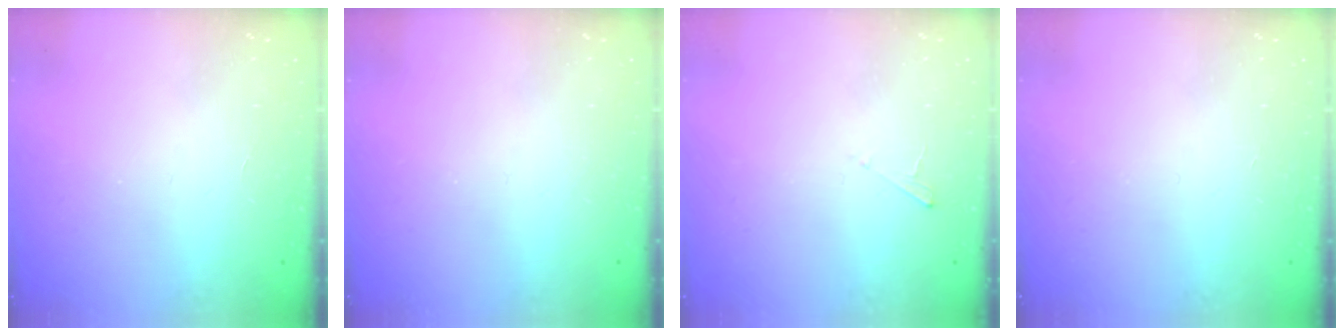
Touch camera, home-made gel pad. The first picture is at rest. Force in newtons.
{"total": 0.0}
{"total": 2.0, "press": 2.0, "slide": 0.2}
{"total": 0.0}